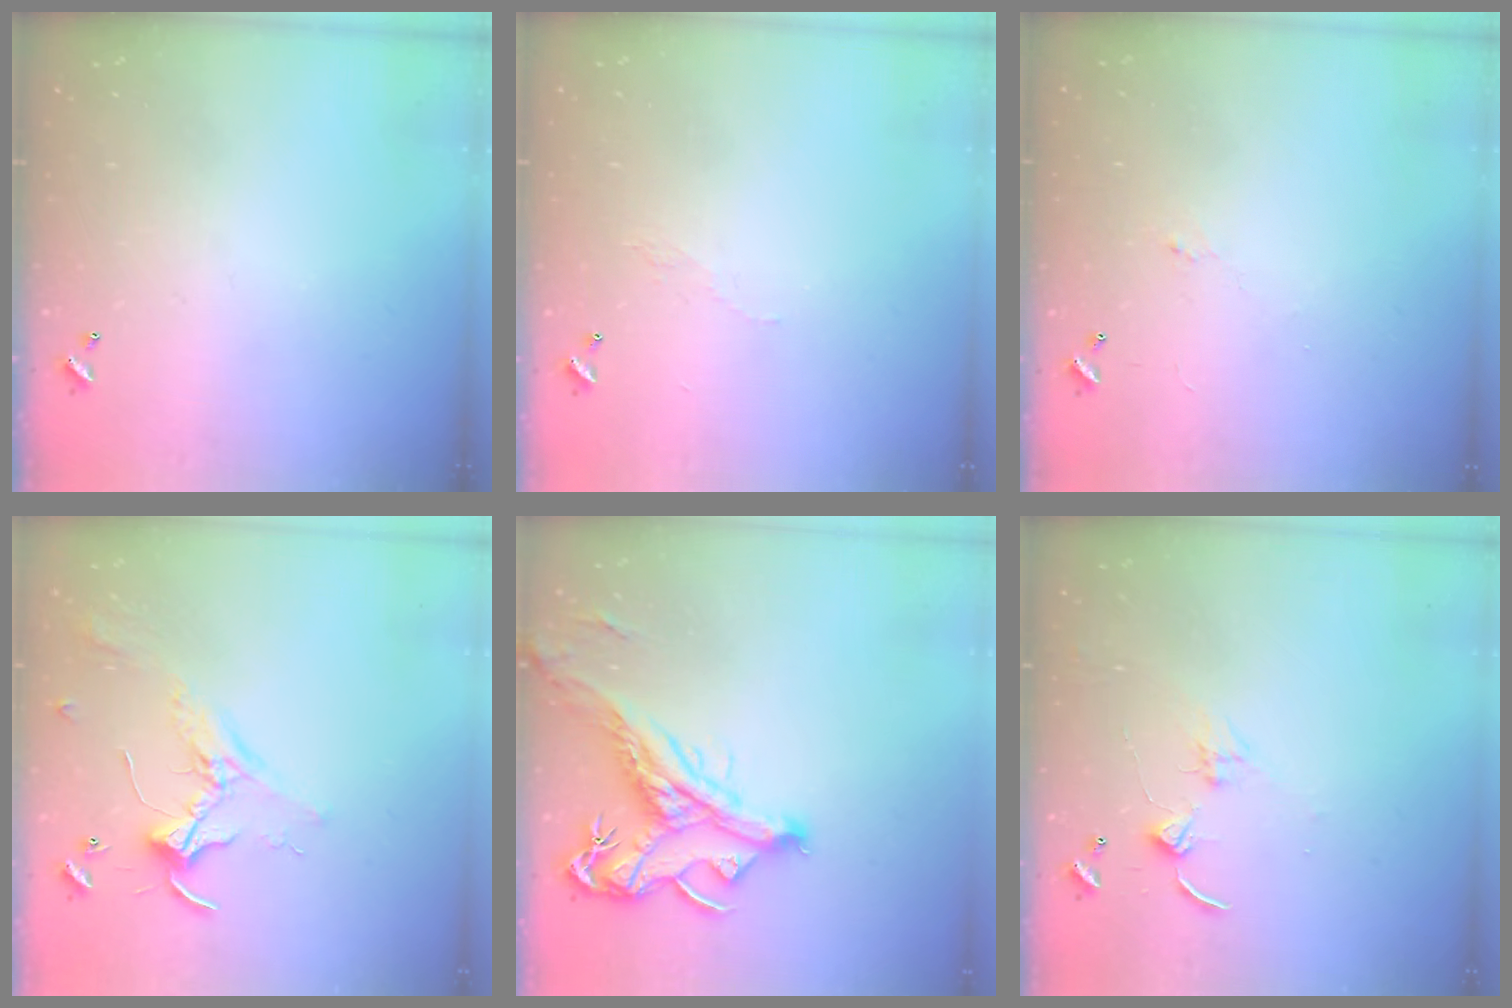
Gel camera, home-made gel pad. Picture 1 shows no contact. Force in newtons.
{"total": 2.9, "press": 2.9, "slide": 0.5}
{"total": 0.7, "press": 0.4, "slide": 0.6}
{"total": 2.1, "press": 2.1, "slide": 0.5}
{"total": 3.5, "press": 3.3, "slide": 1.3}
{"total": 2.4, "press": 2.3, "slide": 0.4}